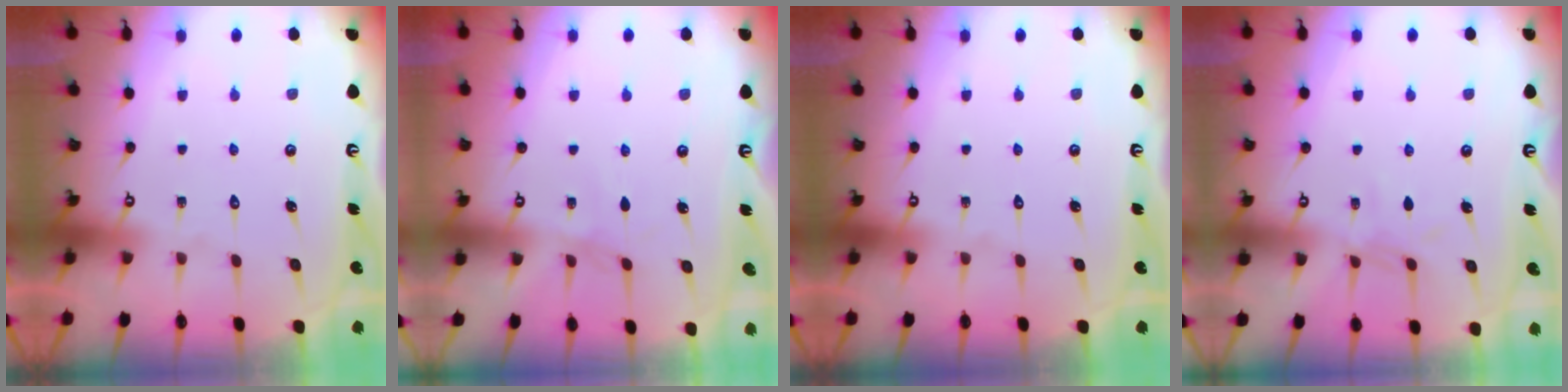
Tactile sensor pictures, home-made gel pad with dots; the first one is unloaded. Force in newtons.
{"total": 0.6, "press": 0.6, "slide": 0.3}
{"total": 0.0}
{"total": 5.0, "press": 5.0, "slide": 0.5}